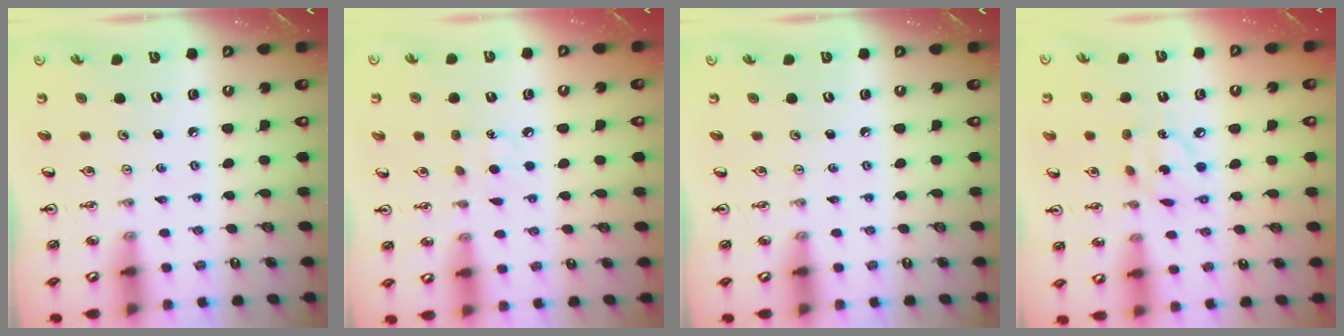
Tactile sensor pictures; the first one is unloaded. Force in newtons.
{"total": 5.2, "press": 5.2, "slide": 0.3}
{"total": 0.0}
{"total": 7.3, "press": 7.3, "slide": 0.3}